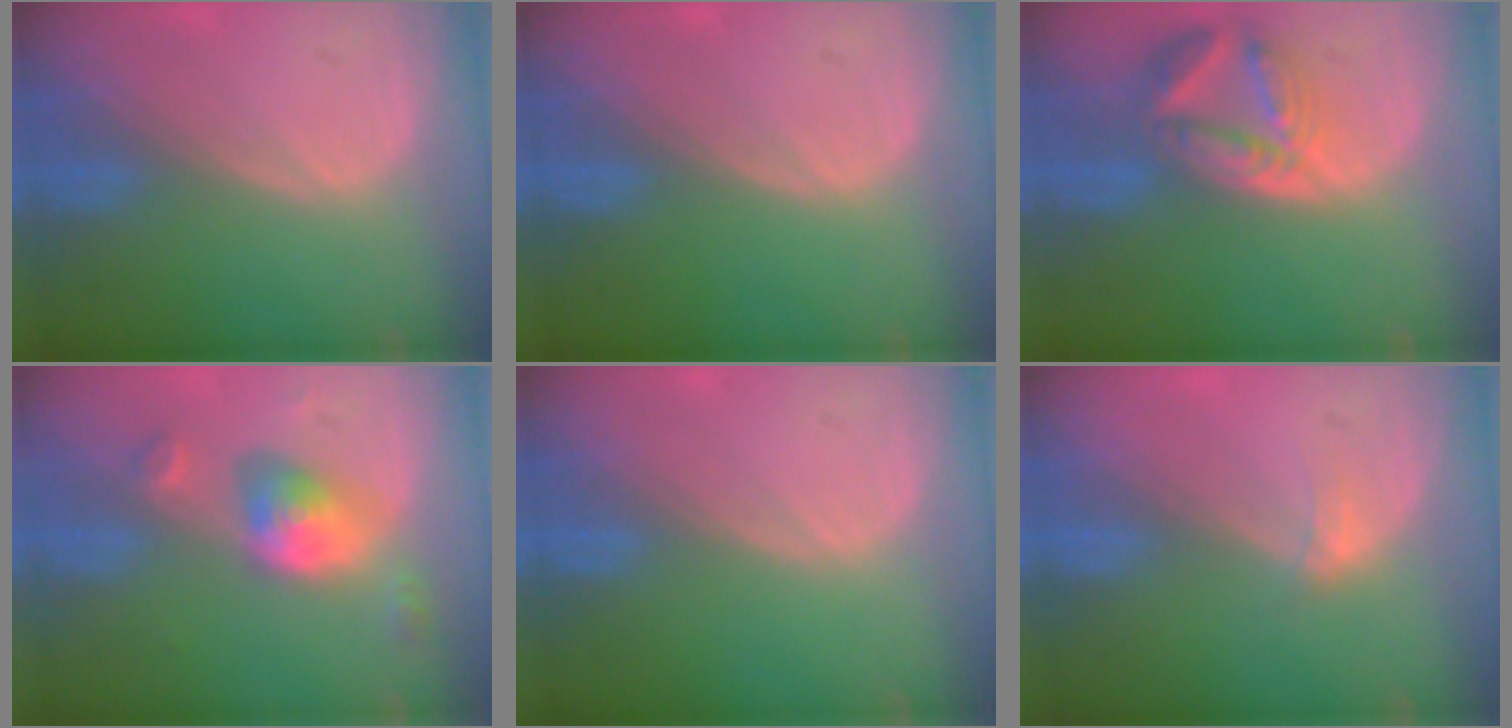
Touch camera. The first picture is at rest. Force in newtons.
{"total": 0.0}
{"total": 8.2, "press": 7.3, "slide": 3.8}
{"total": 5.7, "press": 5.4, "slide": 1.8}
{"total": 0.0}
{"total": 1.6, "press": 1.3, "slide": 1.0}